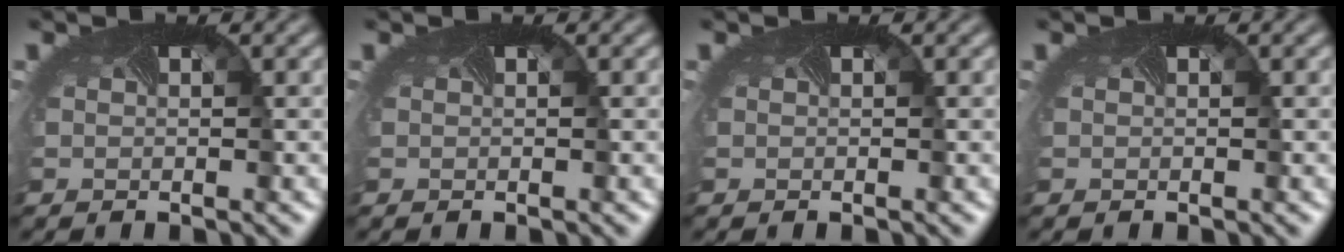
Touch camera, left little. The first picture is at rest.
{"total": 0.0}
{"total": 0.0}
{"total": 0.0}